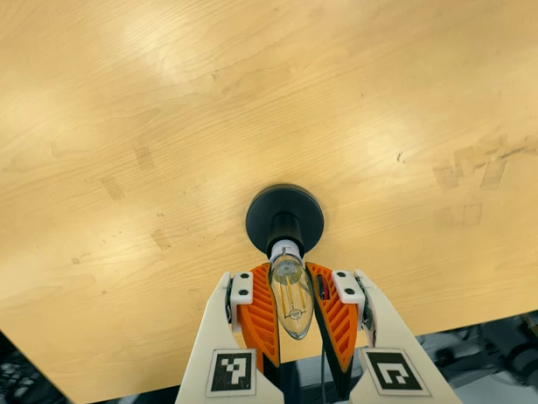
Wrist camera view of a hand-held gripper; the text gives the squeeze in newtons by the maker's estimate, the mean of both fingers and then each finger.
{"total": 20.5, "left": 21.3, "right": 19.7}